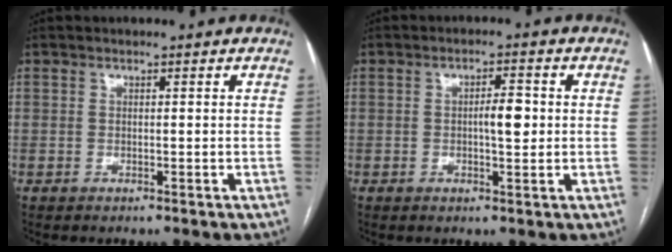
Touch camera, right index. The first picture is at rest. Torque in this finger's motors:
{"motor_torque": [0.14, -0.02, 0.14, 0.04]}